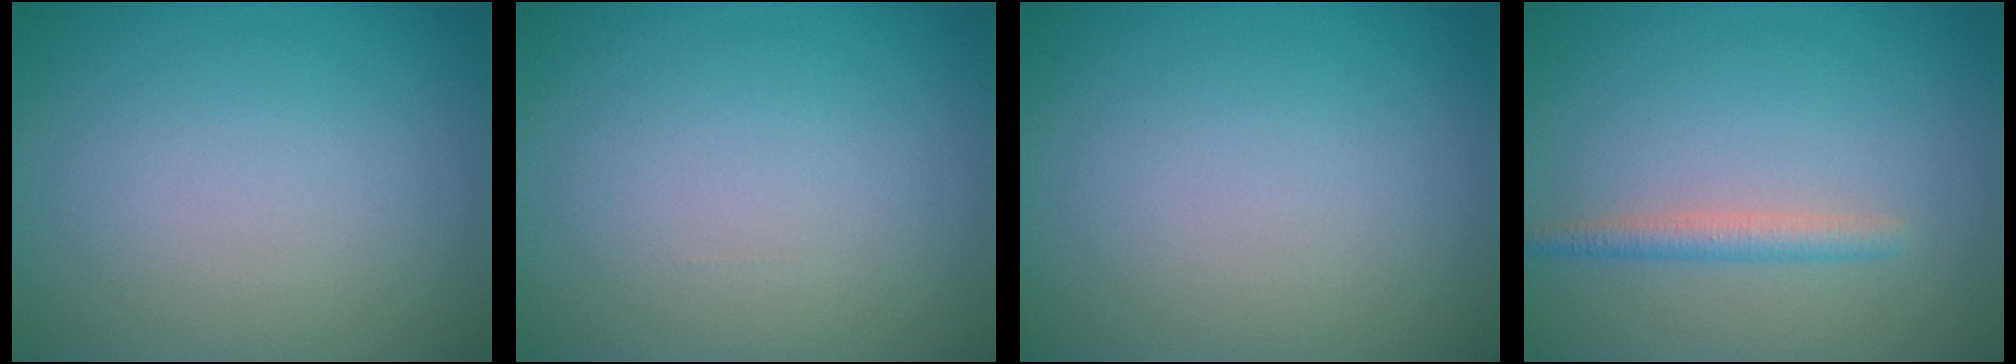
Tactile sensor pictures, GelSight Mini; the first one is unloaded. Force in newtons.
{"total": 0.0}
{"total": 0.0}
{"total": 1.8, "press": 1.8, "slide": 0.1}